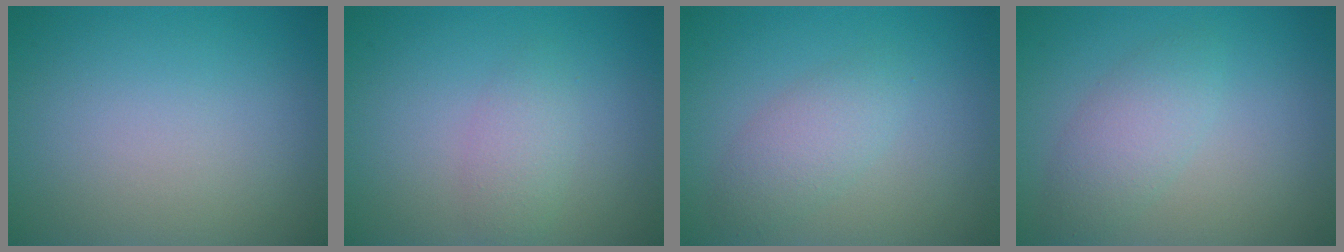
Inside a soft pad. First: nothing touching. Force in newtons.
{"total": 1.9, "press": 1.9, "slide": 0.1}
{"total": 2.5, "press": 2.5, "slide": 0.0}
{"total": 2.7, "press": 2.7, "slide": 0.0}